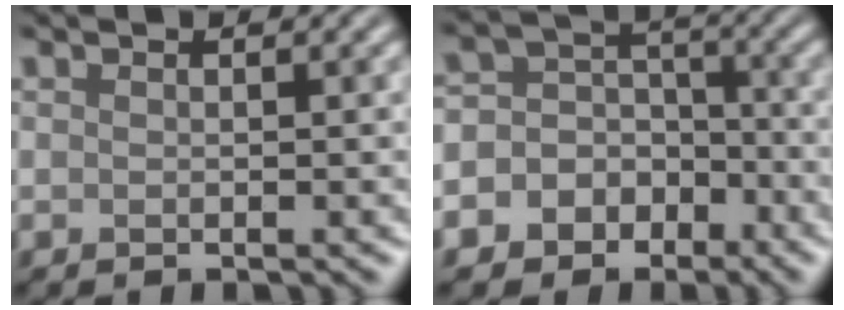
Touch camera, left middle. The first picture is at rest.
{"total": 8.8, "force": [-4.4, 7.4, 1.7], "torque": [-0.025, 0.006, -0.088]}